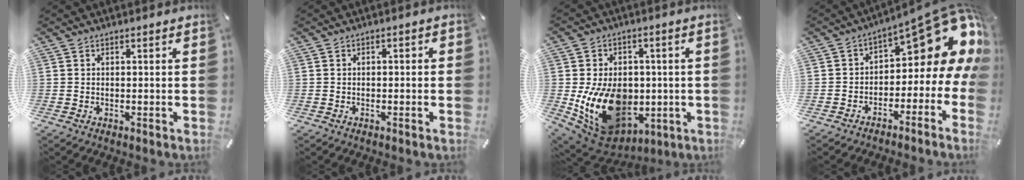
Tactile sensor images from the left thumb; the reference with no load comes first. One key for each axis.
{"total": 1.3, "fx": -0.8, "fy": 0.6, "fz": 0.9, "tx": -0.015, "ty": 0.004, "tz": -0.016}
{"total": 18.7, "fx": -2.6, "fy": 14.1, "fz": 12.0, "tx": -0.224, "ty": 0.001, "tz": -0.024}
{"total": 14.0, "fx": 7.1, "fy": 6.1, "fz": 10.4, "tx": -0.124, "ty": -0.061, "tz": 0.111}